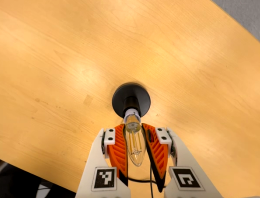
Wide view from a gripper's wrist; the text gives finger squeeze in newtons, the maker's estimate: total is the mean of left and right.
{"total": 19.0, "left": 18.3, "right": 19.8}